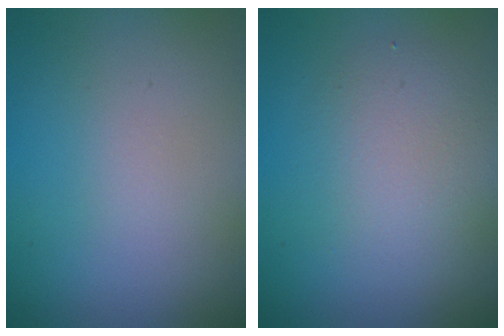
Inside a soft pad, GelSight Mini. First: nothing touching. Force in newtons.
{"total": 3.2, "press": 3.1, "slide": 0.1}